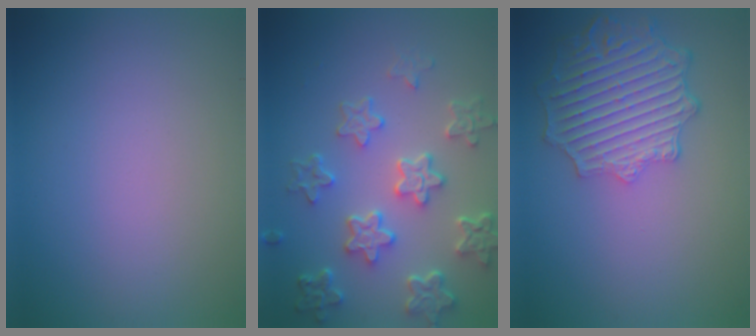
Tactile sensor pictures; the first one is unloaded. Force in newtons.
{"total": 5.8, "press": 4.5, "slide": 3.6}
{"total": 6.2, "press": 5.1, "slide": 3.5}